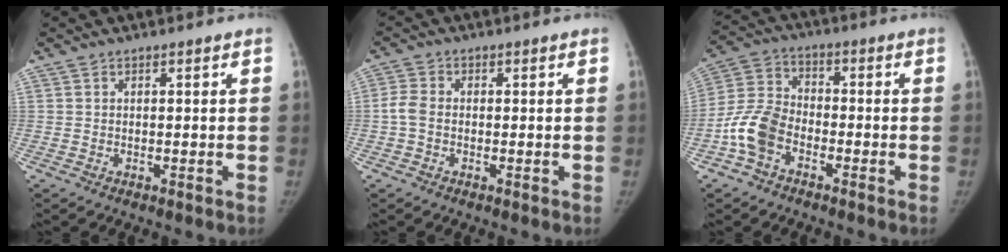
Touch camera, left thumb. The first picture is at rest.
{"total": 3.2, "force": [-0.6, 2.3, 2.2], "torque": [-0.047, 0.006, -0.018]}
{"total": 9.3, "force": [-4.1, 6.2, 5.6], "torque": [-0.114, 0.030, -0.087]}